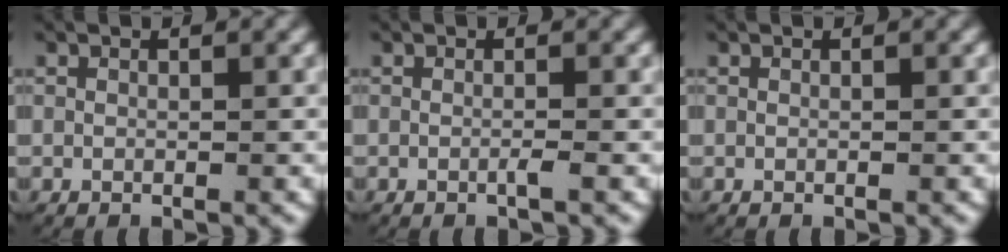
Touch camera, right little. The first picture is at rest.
{"total": 0.5, "force": [-0.3, -0.1, 0.4], "torque": [-0.009, 0.001, -0.008]}
{"total": 0.0}